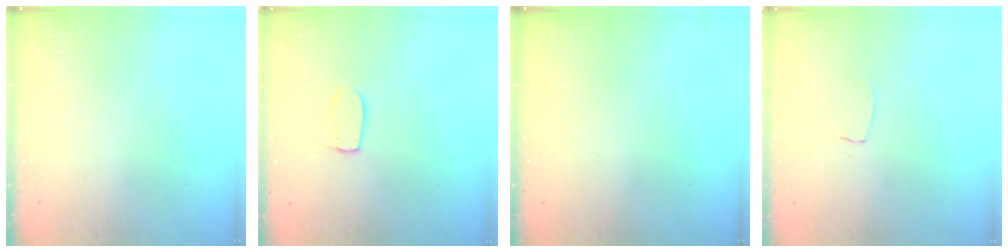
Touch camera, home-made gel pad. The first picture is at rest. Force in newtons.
{"total": 6.3, "press": 6.3, "slide": 0.1}
{"total": 0.0}
{"total": 2.6, "press": 2.6, "slide": 0.1}